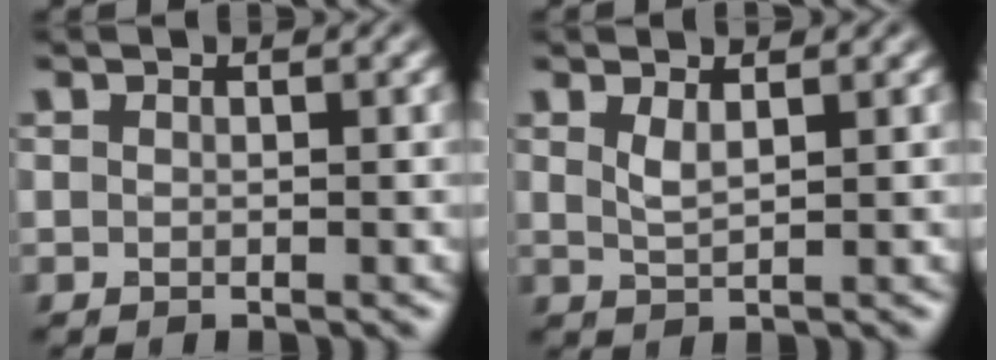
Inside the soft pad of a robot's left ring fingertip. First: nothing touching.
{"total": 1.4, "force": [0.8, 0.4, 1.1], "torque": [-0.027, -0.003, 0.018]}